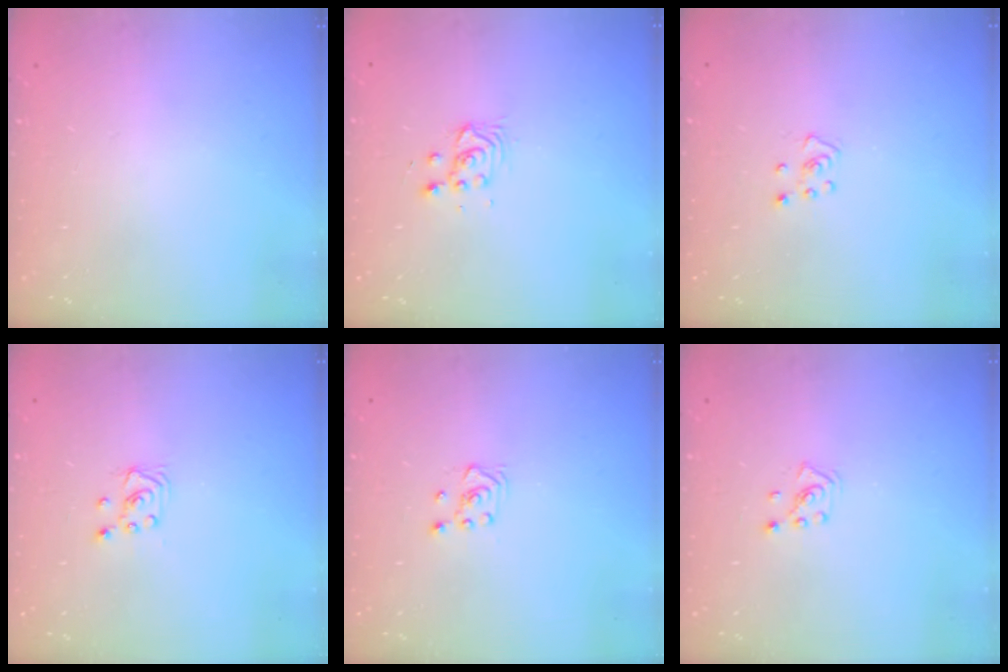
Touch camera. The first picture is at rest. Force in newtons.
{"total": 3.2, "press": 3.2, "slide": 0.2}
{"total": 4.0, "press": 4.0, "slide": 0.4}
{"total": 2.0, "press": 2.0, "slide": 0.2}
{"total": 3.1, "press": 3.0, "slide": 0.8}
{"total": 2.6, "press": 2.6, "slide": 0.5}